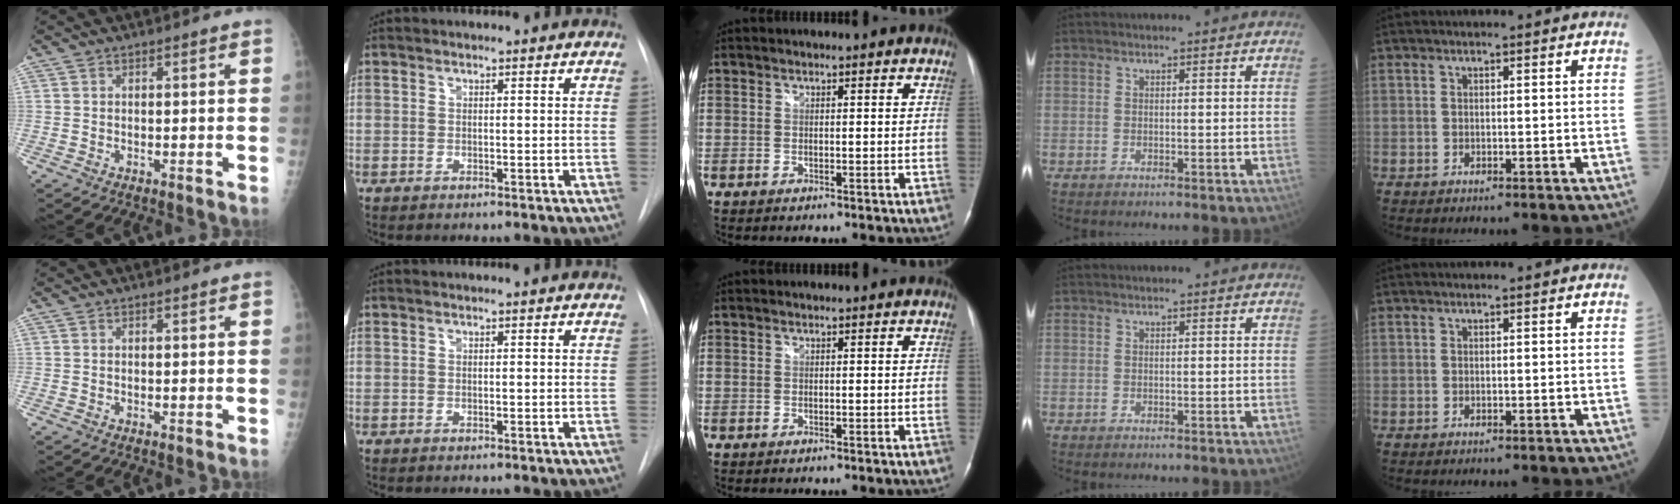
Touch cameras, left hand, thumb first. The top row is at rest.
{}